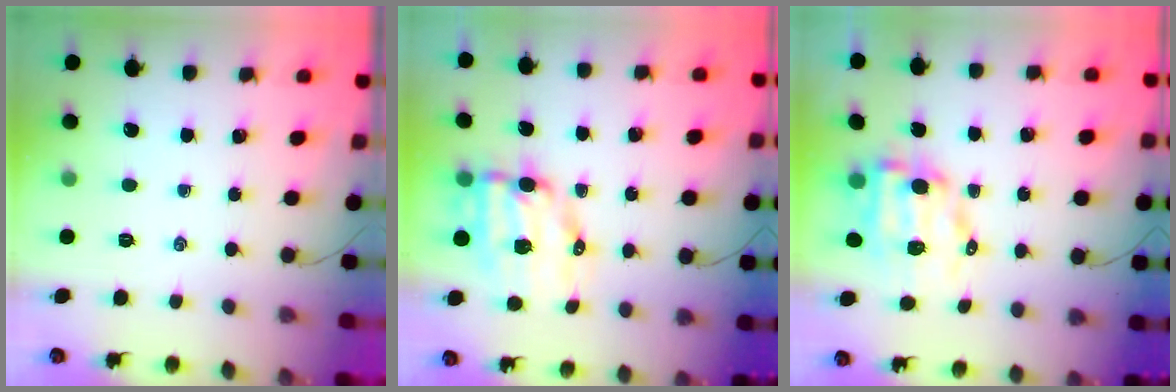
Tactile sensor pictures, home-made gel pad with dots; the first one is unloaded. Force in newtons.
{"total": 10.3, "press": 10.2, "slide": 1.8}
{"total": 8.6, "press": 8.3, "slide": 2.1}